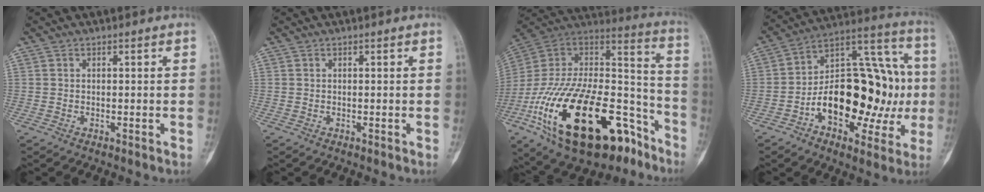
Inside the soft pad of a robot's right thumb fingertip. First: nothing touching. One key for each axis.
{"total": 0.0}
{"total": 37.6, "fx": -17.9, "fy": 18.0, "fz": 27.7, "tx": -0.494, "ty": 0.046, "tz": -0.286}
{"total": 25.9, "fx": -3.3, "fy": 14.5, "fz": 21.2, "tx": -0.286, "ty": 0.051, "tz": -0.041}